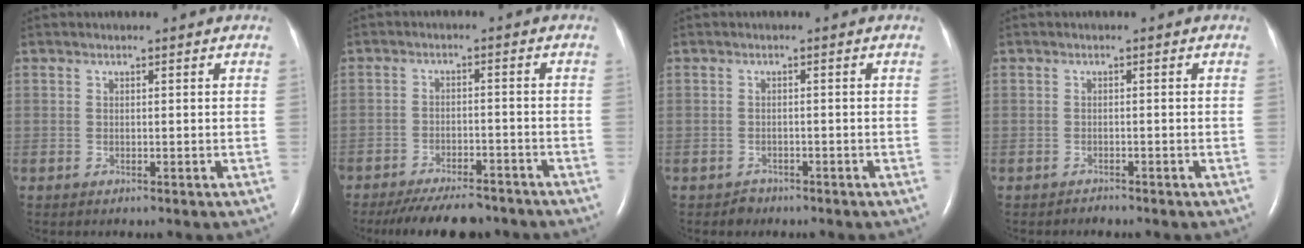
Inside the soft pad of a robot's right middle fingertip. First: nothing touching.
{"total": 11.2, "force": [-9.7, 3.3, 4.4], "torque": [-0.066, -0.004, -0.139]}
{"total": 1.4, "force": [-1.1, 0.9, -0.2], "torque": [-0.002, 0.003, -0.019]}
{"total": 0.7, "force": [-0.7, 0.1, -0.2], "torque": [-0.003, -0.004, -0.012]}